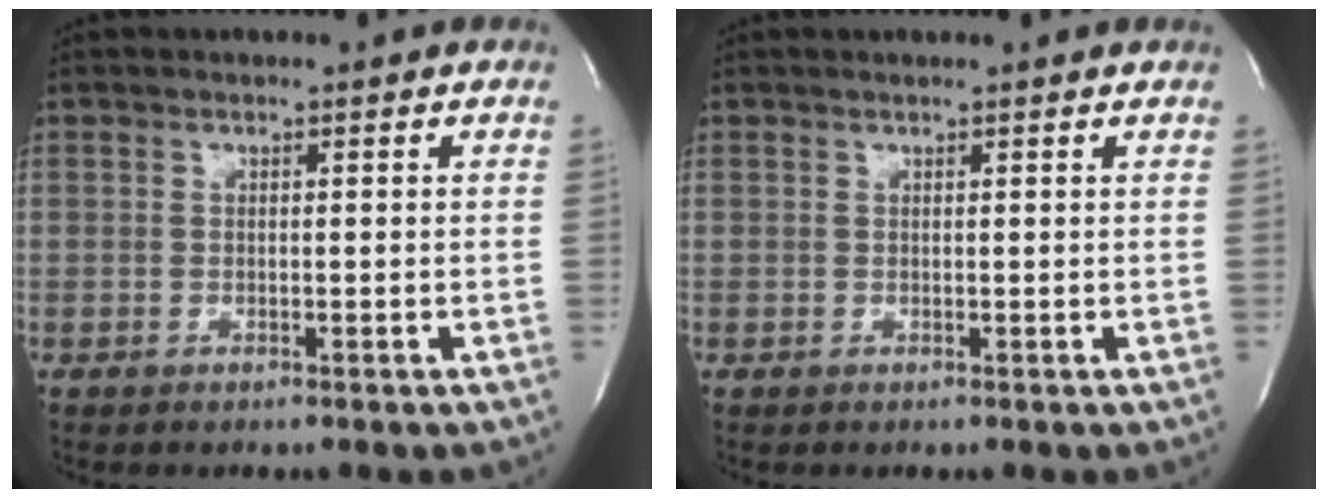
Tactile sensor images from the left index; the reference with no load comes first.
{"total": 2.1, "force": [2.0, -0.1, 0.7], "torque": [-0.014, 0.015, 0.023]}